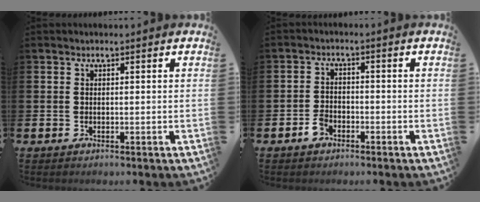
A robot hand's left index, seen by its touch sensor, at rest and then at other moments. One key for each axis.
{"total": 2.3, "fx": -1.6, "fy": 1.3, "fz": 0.9, "tx": -0.024, "ty": 0.009, "tz": -0.032}